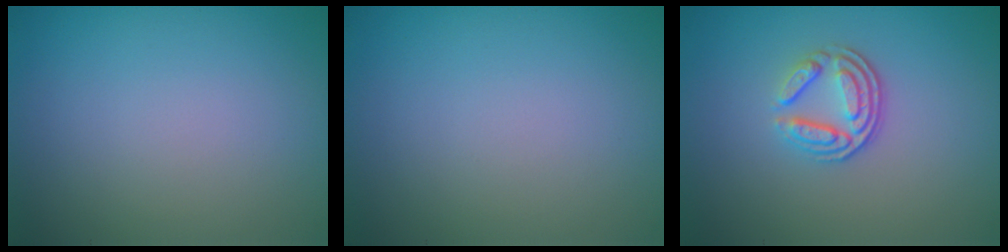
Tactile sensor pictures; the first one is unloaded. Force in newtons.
{"total": 0.0}
{"total": 3.4, "press": 2.6, "slide": 2.3}